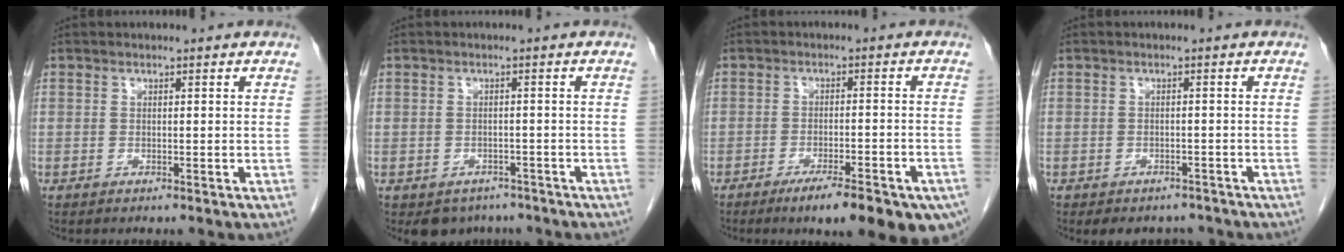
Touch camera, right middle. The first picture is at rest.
{"total": 4.3, "force": [-3.3, 2.7, 0.7], "torque": [-0.004, 0.005, -0.042]}
{"total": 13.8, "force": [-9.5, 2.6, 9.6], "torque": [-0.071, -0.003, -0.131]}
{"total": 5.2, "force": [-4.4, 2.5, 1.0], "torque": [-0.006, 0.010, -0.053]}